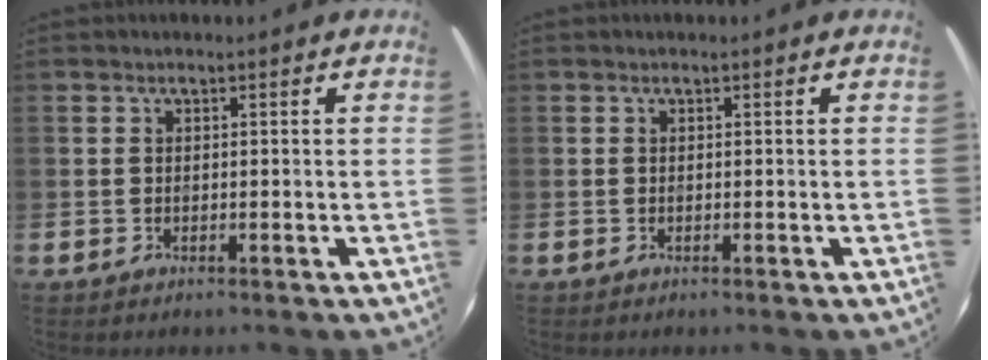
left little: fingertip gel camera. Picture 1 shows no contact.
{"total": 0.0}